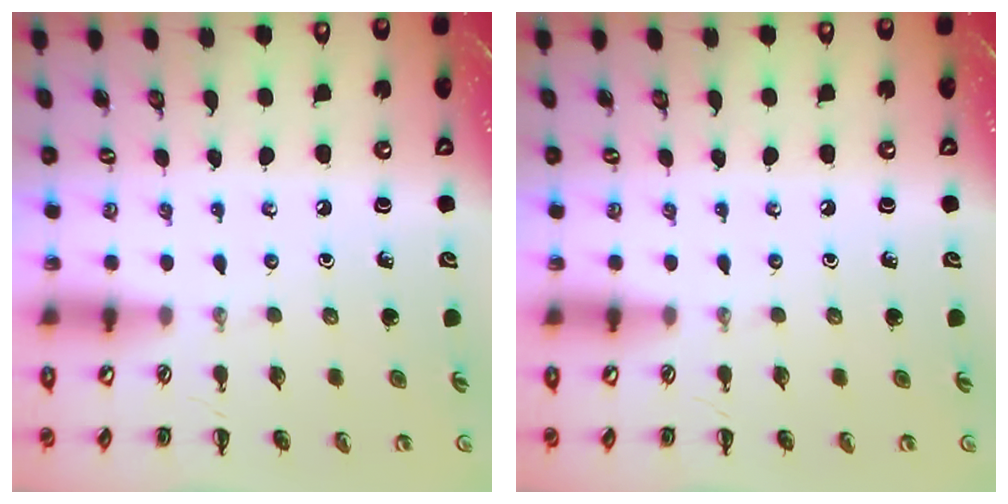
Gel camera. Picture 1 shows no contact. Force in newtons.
{"total": 0.0}